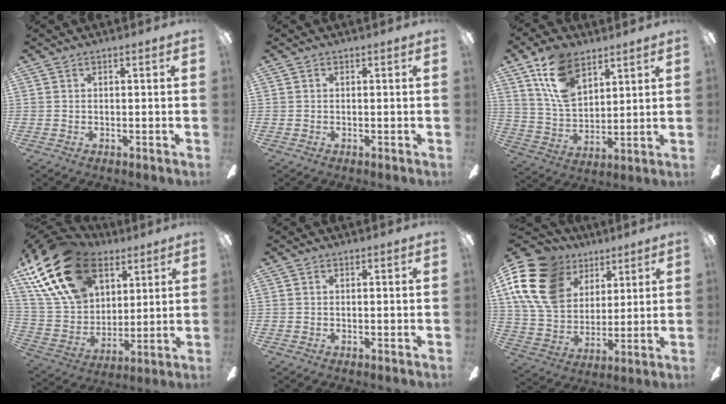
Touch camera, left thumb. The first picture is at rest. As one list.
[{"total": 0.0}, {"total": 14.1, "force": [8.4, 8.2, 7.9], "torque": [-0.157, -0.025, 0.159]}, {"total": 23.6, "force": [12.7, 14.8, 13.3], "torque": [-0.273, -0.048, 0.230]}, {"total": 0.0}, {"total": 19.8, "force": [9.2, 14.0, 10.5], "torque": [-0.241, -0.024, 0.175]}]